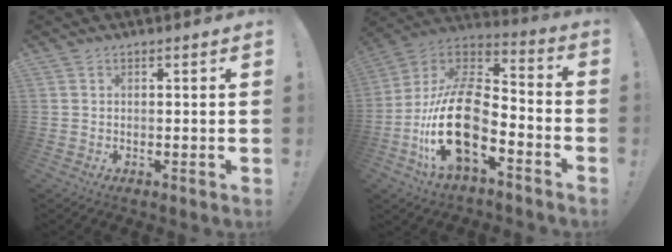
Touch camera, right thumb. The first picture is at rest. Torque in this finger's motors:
{"motor_torque": [2.27, 2.73, 2.03, -0.74, 0.74]}